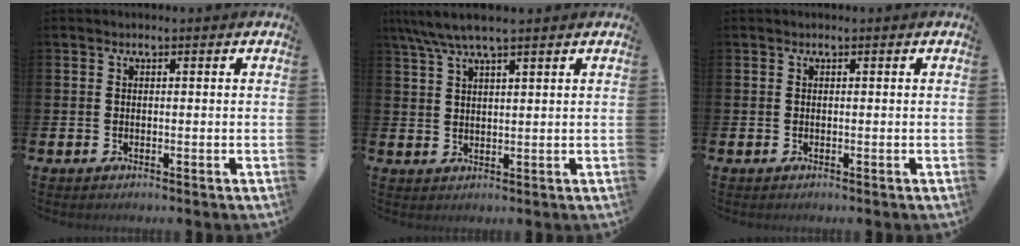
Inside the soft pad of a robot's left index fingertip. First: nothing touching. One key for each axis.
{"total": 4.8, "fx": 3.8, "fy": 0.6, "fz": 2.9, "tx": -0.070, "ty": -0.005, "tz": 0.072}
{"total": 0.0}